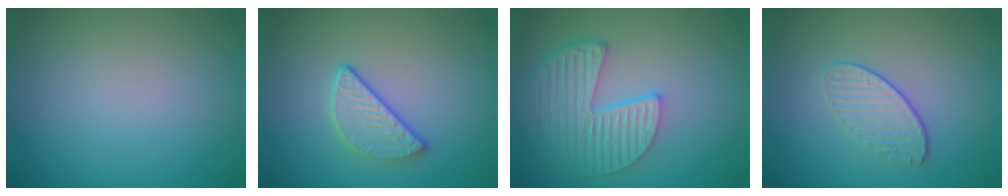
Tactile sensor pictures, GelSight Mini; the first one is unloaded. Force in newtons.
{"total": 3.0, "press": 2.6, "slide": 1.5}
{"total": 5.9, "press": 4.6, "slide": 3.7}
{"total": 1.9, "press": 1.5, "slide": 1.2}